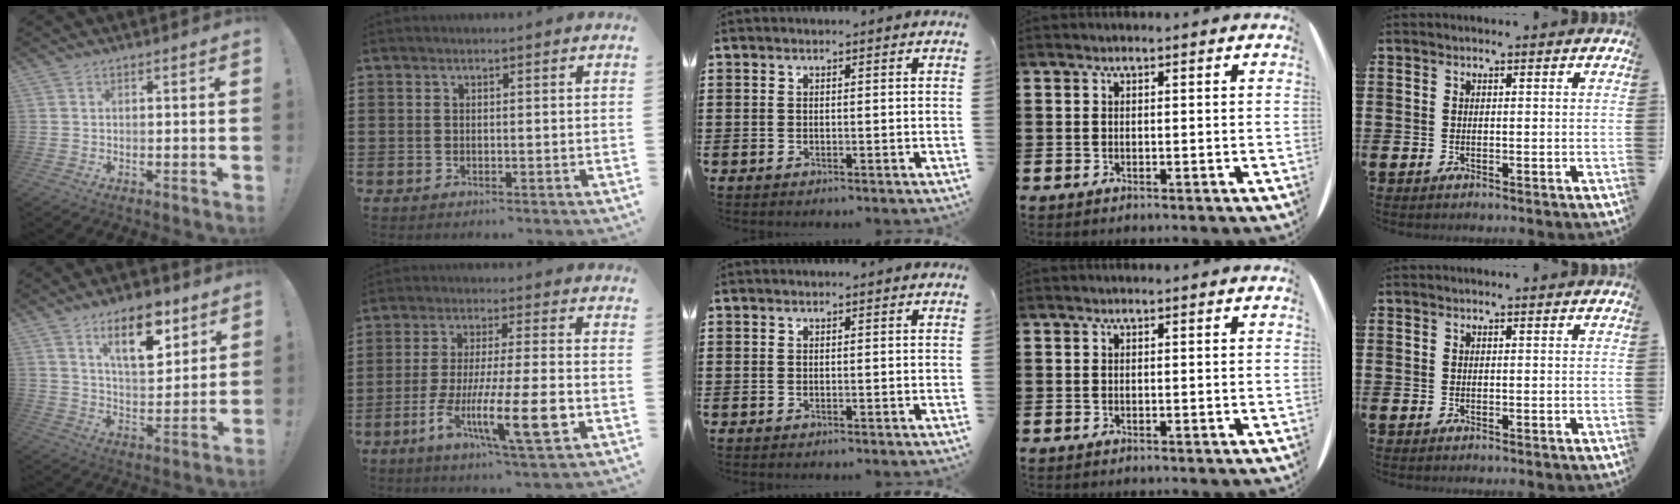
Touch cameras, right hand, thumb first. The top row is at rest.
{"thumb": {"total": 14.2, "force": [8.3, 5.9, 9.9], "torque": [-0.149, -0.033, 0.139]}, "index": {"total": 14.5, "force": [-5.1, 2.4, 13.3], "torque": [-0.260, -0.011, -0.092]}}